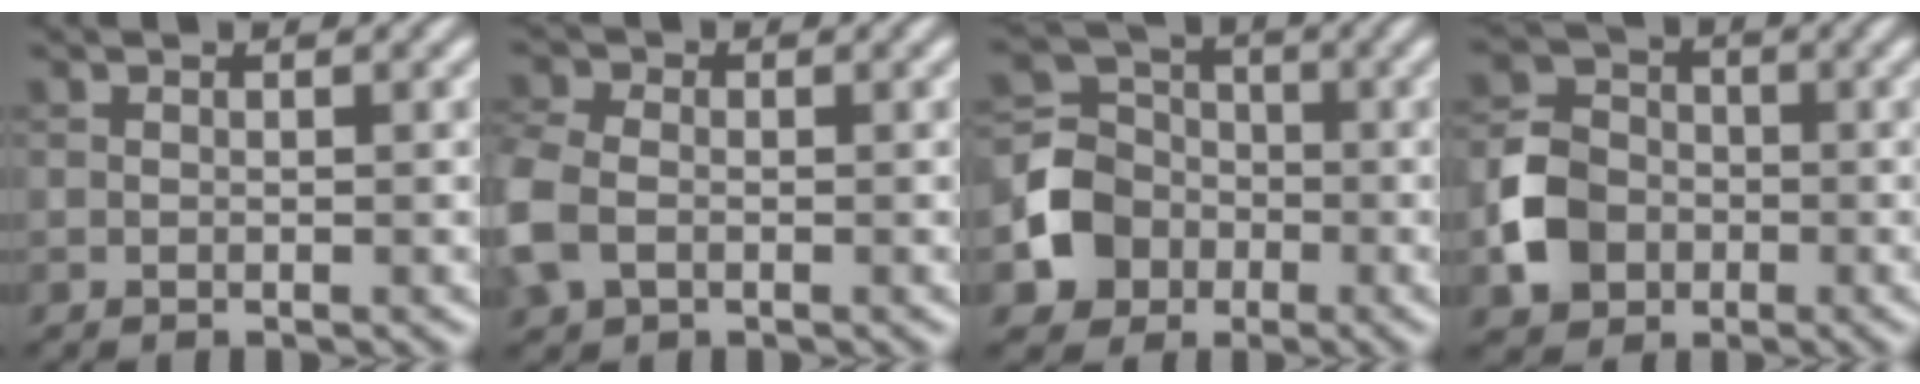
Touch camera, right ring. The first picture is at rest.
{"total": 5.0, "force": [-1.2, 3.7, 3.1], "torque": [-0.099, -0.002, -0.034]}
{"total": 5.1, "force": [-1.7, 4.6, 1.5], "torque": [-0.029, 0.007, -0.043]}
{"total": 5.1, "force": [-1.6, 4.3, 2.2], "torque": [-0.045, 0.004, -0.040]}